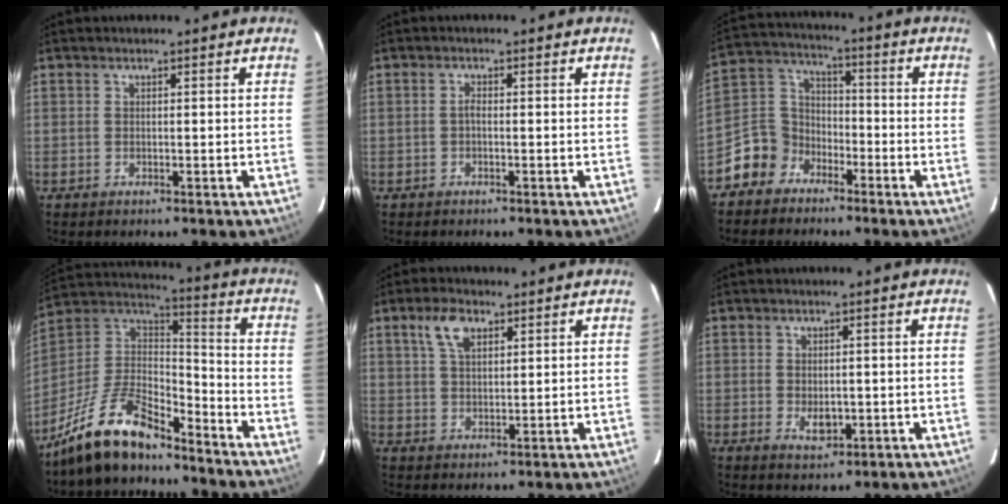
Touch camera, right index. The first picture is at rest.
{"total": 0.8, "force": [-0.4, 0.3, 0.7], "torque": [-0.013, 0.005, -0.008]}
{"total": 8.9, "force": [-5.7, 6.8, 1.0], "torque": [-0.036, 0.044, -0.120]}
{"total": 17.3, "force": [-13.7, 5.5, 9.0], "torque": [-0.206, 0.001, -0.255]}
{"total": 5.6, "force": [2.9, 2.9, 3.8], "torque": [-0.073, 0.013, 0.056]}
{"total": 3.6, "force": [-0.7, 2.3, 2.7], "torque": [-0.045, -0.006, -0.006]}